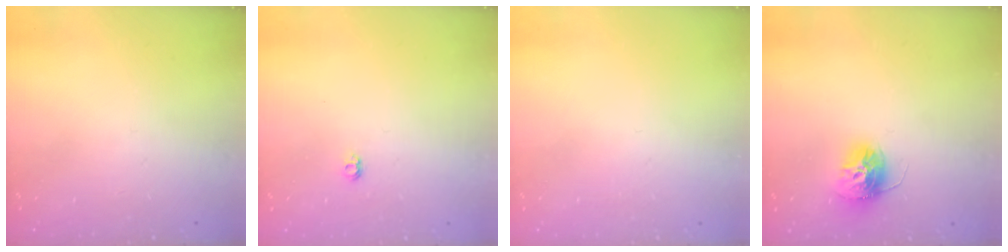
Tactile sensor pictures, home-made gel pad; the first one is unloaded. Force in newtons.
{"total": 3.9, "press": 3.9, "slide": 0.5}
{"total": 0.9, "press": 0.9, "slide": 0.1}
{"total": 12.4, "press": 12.4, "slide": 1.0}